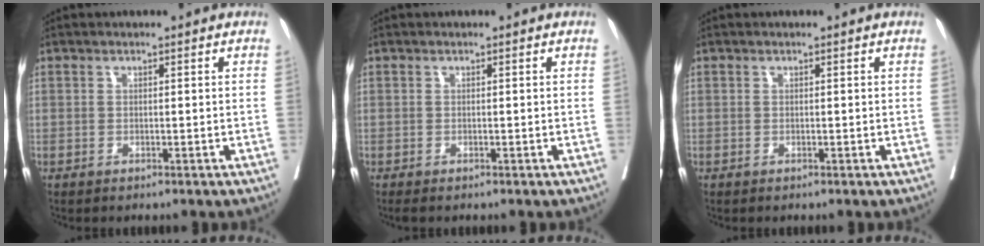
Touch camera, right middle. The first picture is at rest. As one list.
[{"total": 0.6, "force": [-0.5, 0.0, 0.3], "torque": [-0.005, -0.004, -0.010]}, {"total": 0.0}]